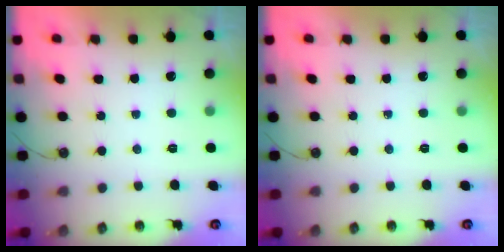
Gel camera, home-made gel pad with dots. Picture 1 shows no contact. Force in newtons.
{"total": 0.0}